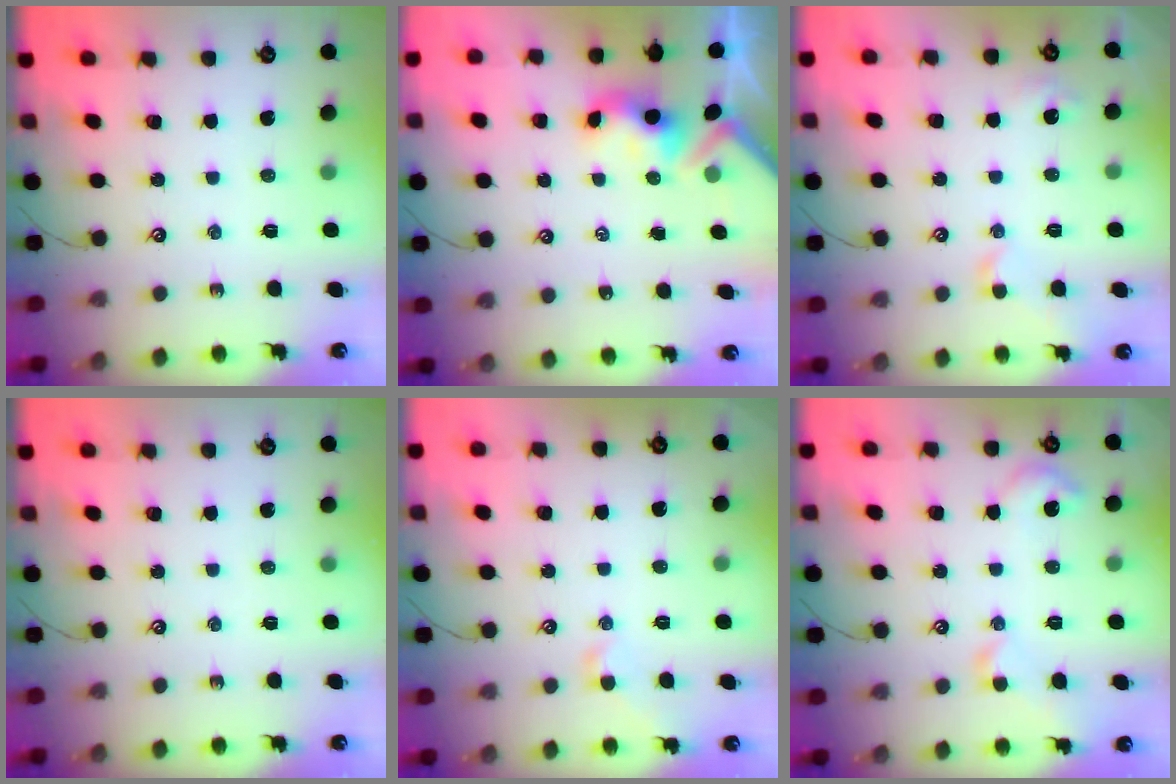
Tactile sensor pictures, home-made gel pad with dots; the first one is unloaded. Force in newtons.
{"total": 3.3, "press": 3.3, "slide": 0.4}
{"total": 2.7, "press": 2.6, "slide": 0.6}
{"total": 0.0}
{"total": 2.1, "press": 2.1, "slide": 0.5}
{"total": 5.0, "press": 5.0, "slide": 0.8}